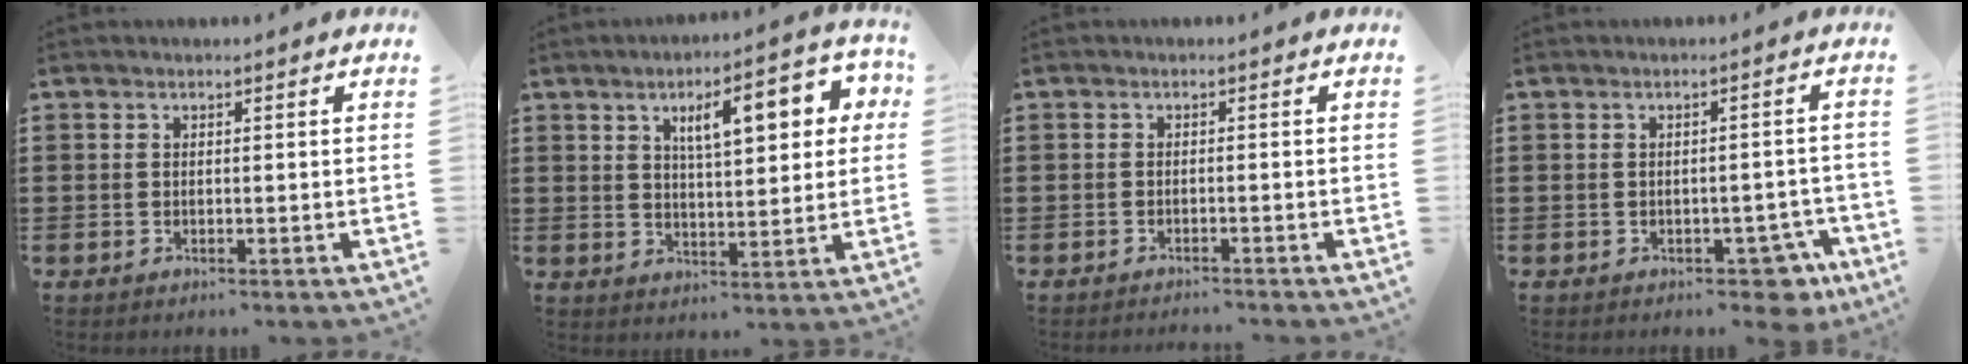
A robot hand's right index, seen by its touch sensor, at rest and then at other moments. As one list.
[{"total": 8.9, "force": [3.7, 2.9, 7.5], "torque": [-0.121, -0.005, 0.054]}, {"total": 0.9, "force": [-0.9, -0.1, 0.2], "torque": [-0.006, 0.000, -0.018]}, {"total": 3.8, "force": [-2.5, 1.7, 2.4], "torque": [-0.039, 0.008, -0.045]}]